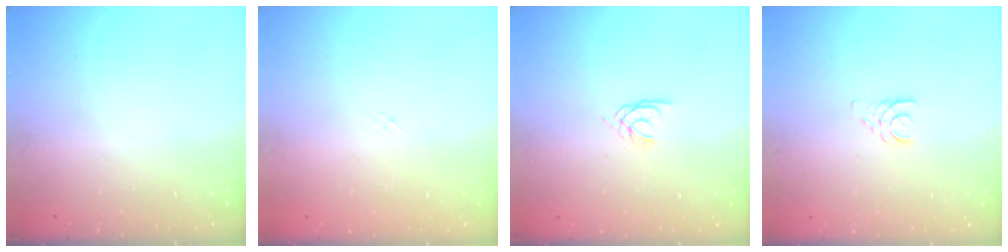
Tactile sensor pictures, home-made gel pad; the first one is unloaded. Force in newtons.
{"total": 1.2, "press": 1.2, "slide": 0.4}
{"total": 1.7, "press": 1.7, "slide": 0.1}
{"total": 2.5, "press": 2.5, "slide": 0.3}